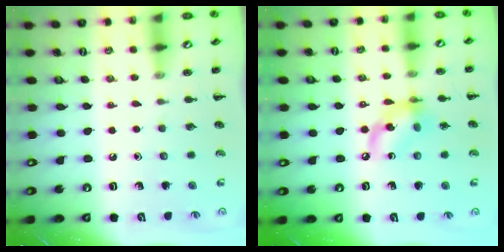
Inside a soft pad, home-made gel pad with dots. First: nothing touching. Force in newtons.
{"total": 10.9, "press": 10.6, "slide": 2.1}